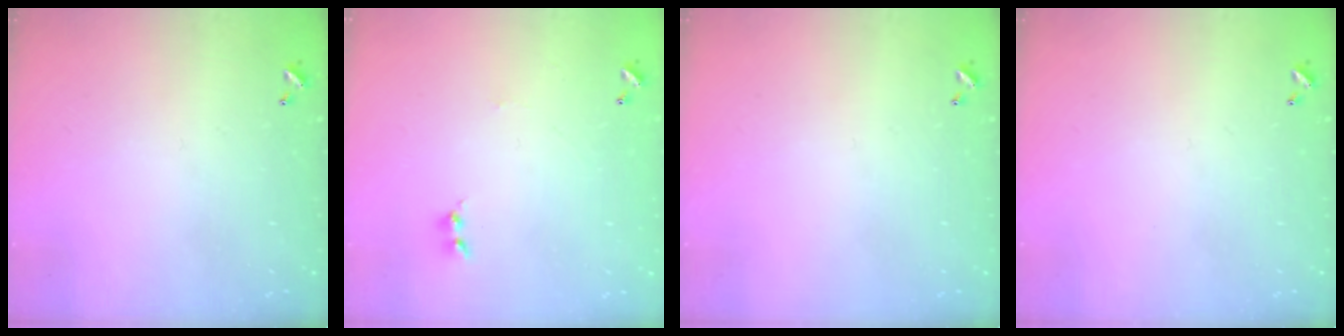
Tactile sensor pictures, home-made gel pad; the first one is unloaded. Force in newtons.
{"total": 0.0}
{"total": 0.0}
{"total": 0.0}